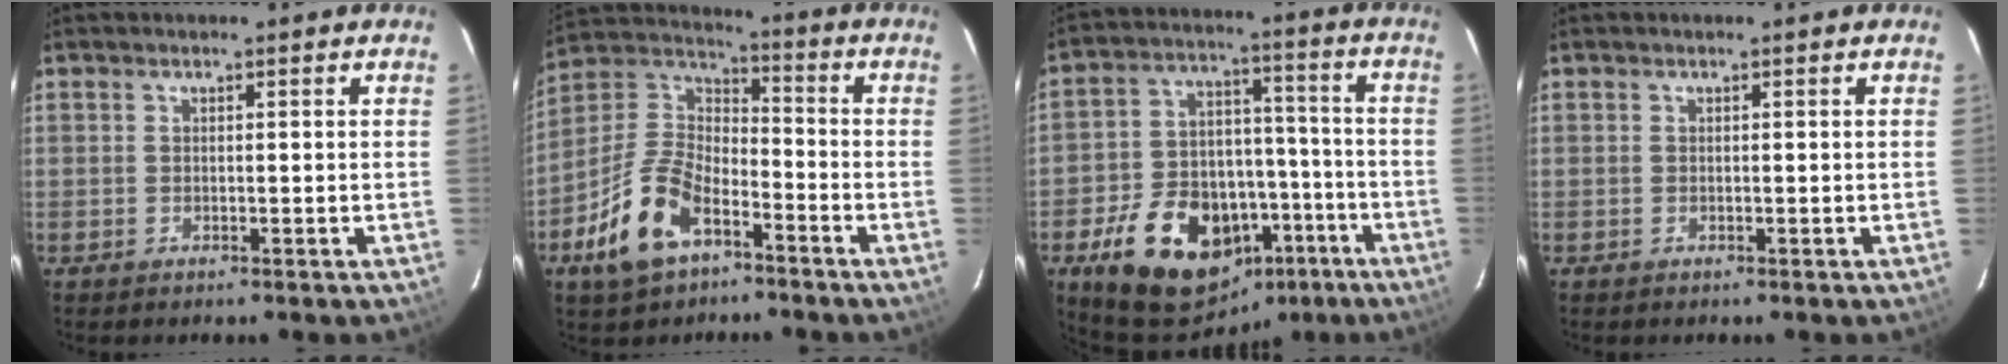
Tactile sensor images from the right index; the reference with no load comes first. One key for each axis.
{"total": 14.9, "fx": -8.2, "fy": 7.8, "fz": 9.8, "tx": -0.214, "ty": 0.010, "tz": -0.151}
{"total": 22.7, "fx": -12.6, "fy": 14.4, "fz": 12.2, "tx": -0.242, "ty": 0.039, "tz": -0.167}
{"total": 0.0}